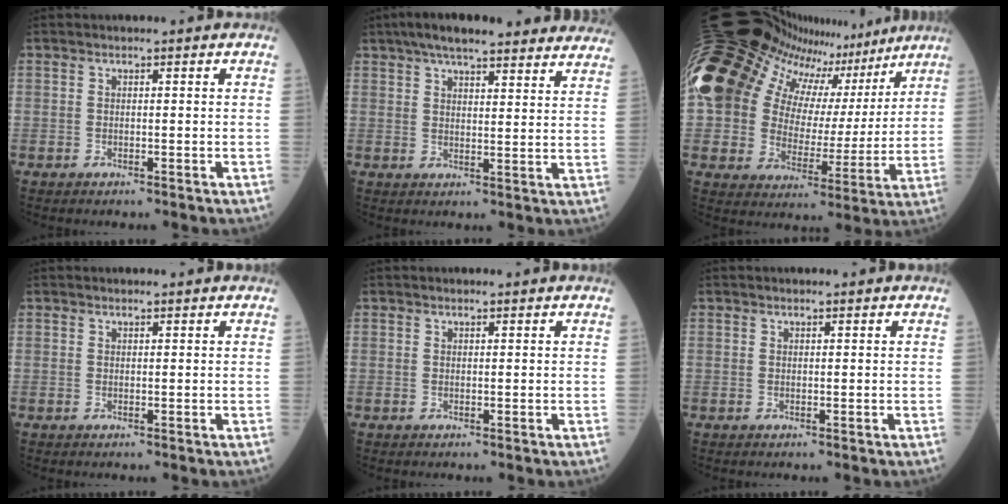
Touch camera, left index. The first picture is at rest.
{"total": 20.4, "force": [17.6, 3.6, 9.7], "torque": [-0.130, 0.038, 0.221]}
{"total": 28.8, "force": [17.5, 16.3, 16.0], "torque": [-0.321, 0.104, 0.278]}
{"total": 5.1, "force": [5.0, 0.5, 1.0], "torque": [-0.008, 0.030, 0.060]}
{"total": 1.7, "force": [1.7, 0.1, 0.1], "torque": [-0.007, 0.009, 0.023]}
{"total": 1.5, "force": [1.4, 0.1, 0.0], "torque": [-0.007, 0.008, 0.020]}